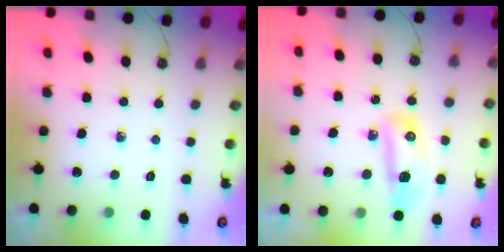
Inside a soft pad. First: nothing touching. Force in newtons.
{"total": 9.8, "press": 9.8, "slide": 1.1}